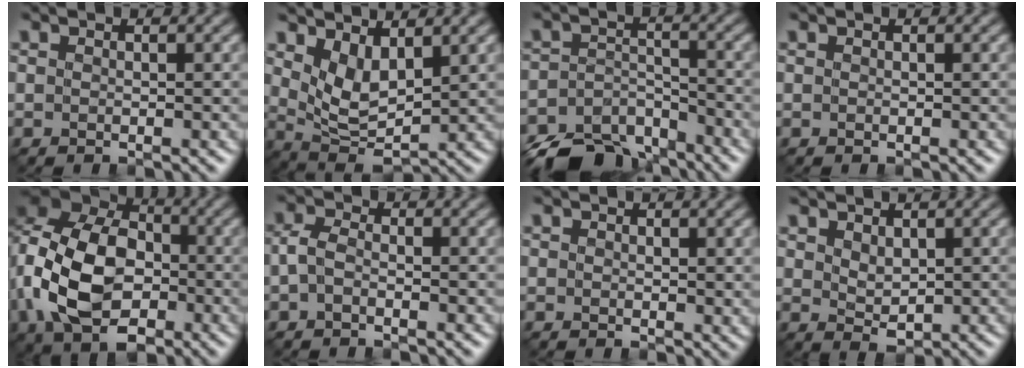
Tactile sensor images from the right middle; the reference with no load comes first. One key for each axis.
{"total": 4.3, "fx": 1.7, "fy": 2.1, "fz": 3.3, "tx": -0.072, "ty": -0.014, "tz": 0.040}
{"total": 8.5, "fx": -7.3, "fy": 3.4, "fz": 2.8, "tx": -0.049, "ty": -0.018, "tz": -0.119}
{"total": 0.0}
{"total": 12.8, "fx": -2.8, "fy": 9.0, "fz": 8.7, "tx": -0.196, "ty": -0.015, "tz": -0.058}
{"total": 1.7, "fx": -0.7, "fy": 0.9, "fz": 1.2, "tx": -0.032, "ty": 0.001, "tz": -0.018}
{"total": 0.9, "fx": 0.3, "fy": 0.6, "fz": 0.6, "tx": -0.006, "ty": -0.005, "tz": 0.006}
{"total": 1.9, "fx": 0.8, "fy": 1.1, "fz": 1.3, "tx": -0.028, "ty": -0.006, "tz": 0.023}